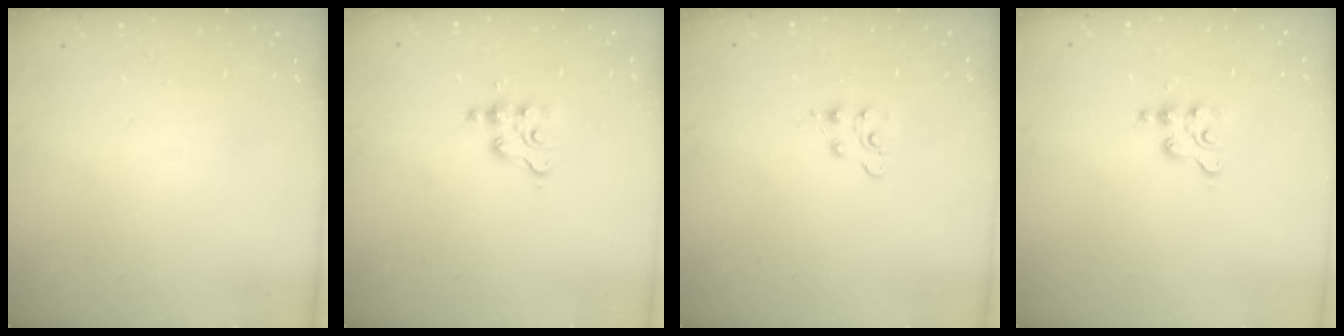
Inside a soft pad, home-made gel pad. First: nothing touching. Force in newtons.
{"total": 4.5, "press": 4.4, "slide": 0.6}
{"total": 4.0, "press": 3.9, "slide": 0.5}
{"total": 3.9, "press": 3.9, "slide": 0.5}